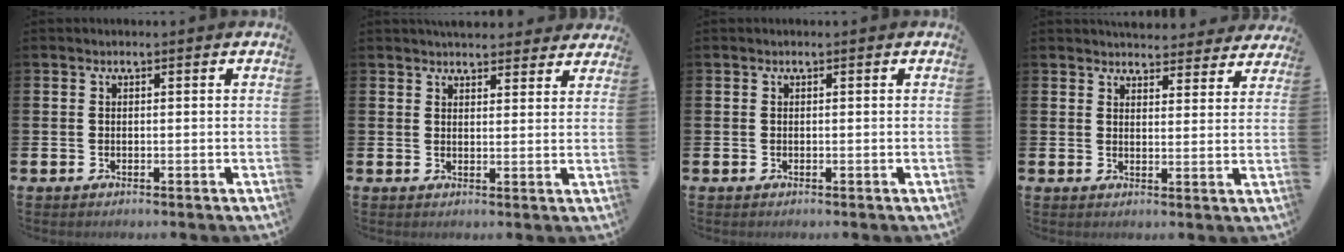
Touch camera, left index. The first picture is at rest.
{"total": 4.4, "force": [4.2, 1.2, 0.3], "torque": [-0.001, -0.022, 0.076]}
{"total": 0.0}
{"total": 4.9, "force": [4.8, 1.2, 0.1], "torque": [-0.002, -0.031, 0.085]}